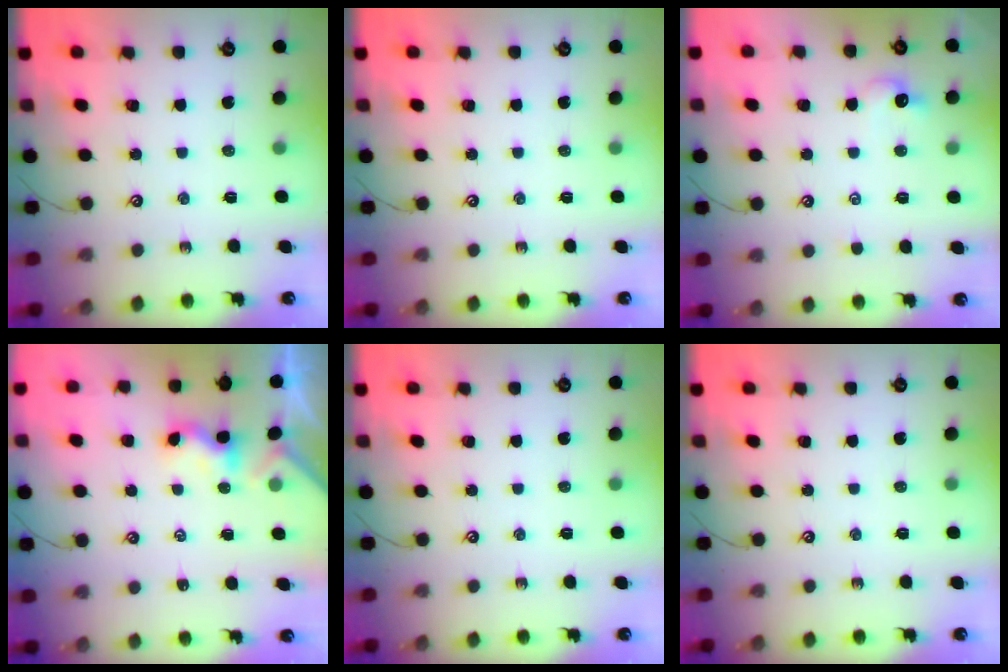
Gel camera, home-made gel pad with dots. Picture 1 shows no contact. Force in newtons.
{"total": 0.0}
{"total": 1.5, "press": 1.5, "slide": 0.4}
{"total": 1.7, "press": 1.6, "slide": 0.5}
{"total": 0.0}
{"total": 0.0}